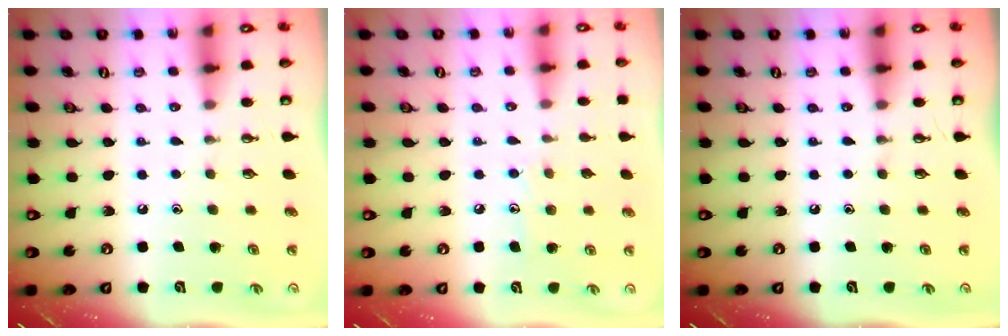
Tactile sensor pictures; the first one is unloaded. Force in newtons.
{"total": 6.5, "press": 6.5, "slide": 0.4}
{"total": 0.0}